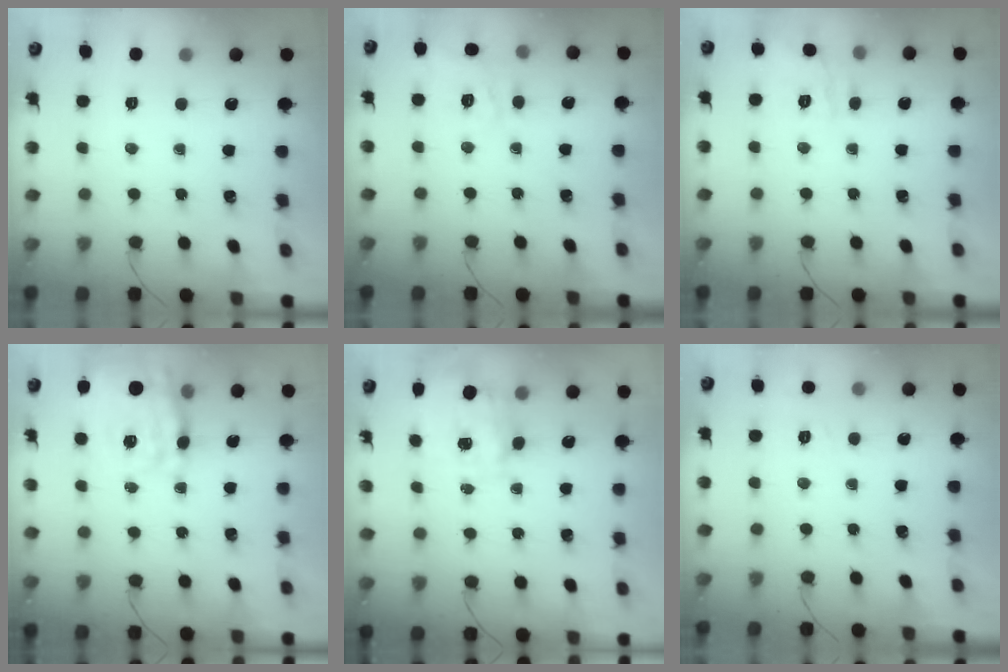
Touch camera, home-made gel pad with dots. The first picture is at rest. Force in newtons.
{"total": 4.8, "press": 4.7, "slide": 1.0}
{"total": 4.7, "press": 4.5, "slide": 1.4}
{"total": 21.8, "press": 21.6, "slide": 2.5}
{"total": 3.6, "press": 3.5, "slide": 1.0}
{"total": 1.9, "press": 0.0, "slide": 1.9}